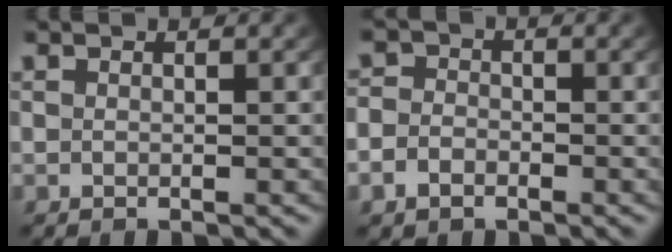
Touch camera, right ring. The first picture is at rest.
{"total": 3.5, "force": [-1.5, 3.1, 0.8], "torque": [-0.026, -0.014, -0.027]}